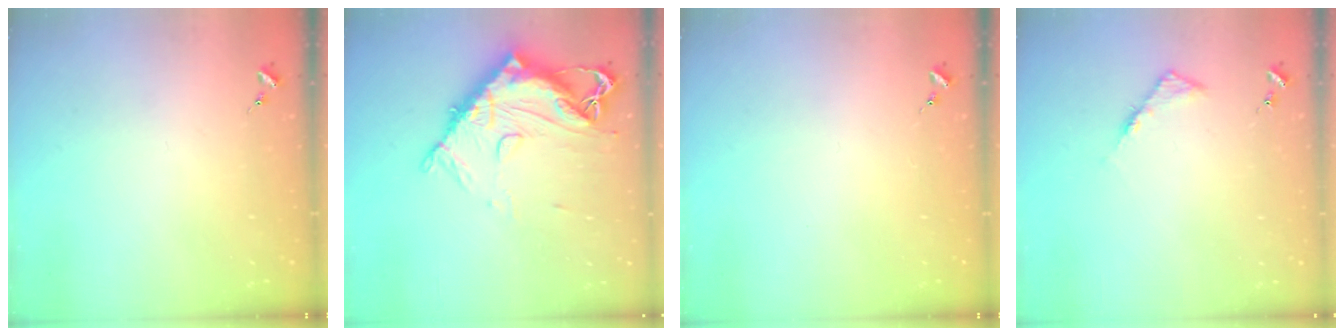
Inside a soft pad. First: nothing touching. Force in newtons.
{"total": 14.6, "press": 14.5, "slide": 1.5}
{"total": 0.0}
{"total": 4.1, "press": 4.0, "slide": 0.5}